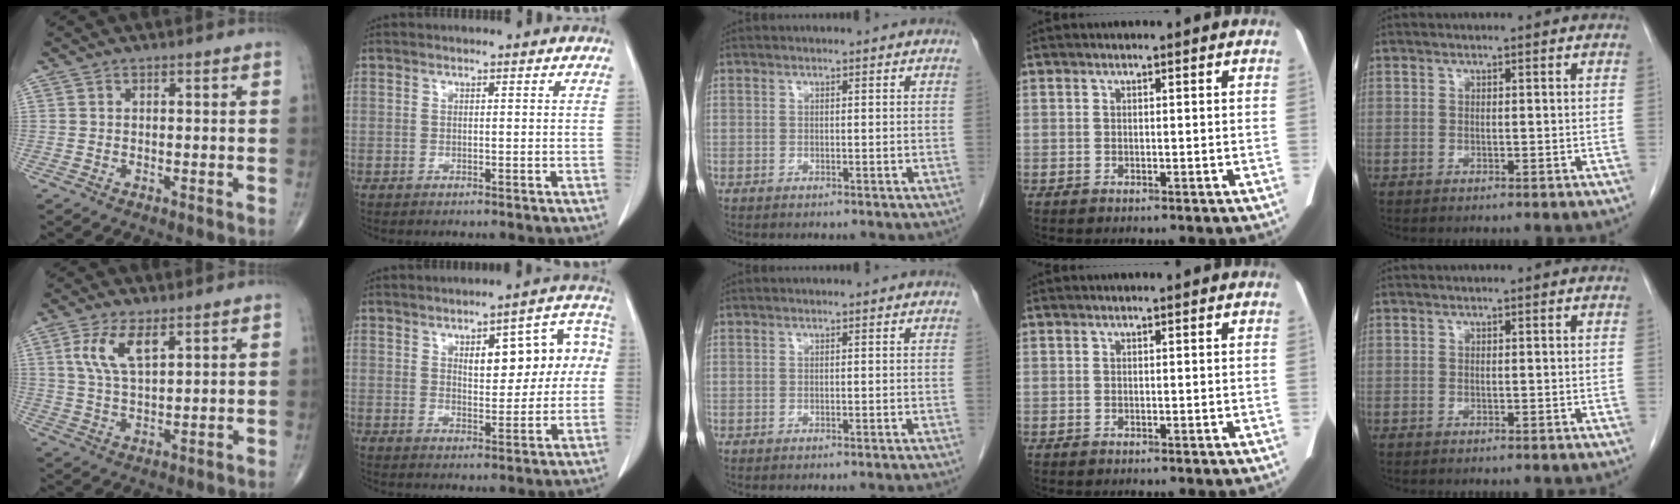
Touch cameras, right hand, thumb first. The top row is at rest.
{"thumb": {"total": 7.4, "force": [3.4, 2.9, 5.9], "torque": [-0.117, -0.011, 0.073]}, "index": {"total": 11.1, "force": [2.1, 4.4, 9.9], "torque": [-0.117, 0.036, 0.032]}, "middle": {"total": 5.2, "force": [-4.8, -0.9, 1.8], "torque": [-0.011, -0.014, -0.056]}}